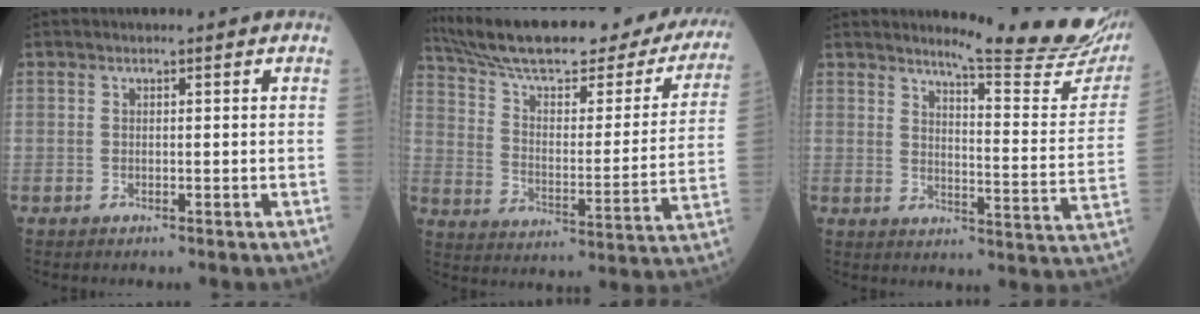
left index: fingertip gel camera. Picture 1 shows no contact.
{"total": 32.5, "force": [27.5, 7.1, 15.7], "torque": [-0.248, -0.040, 0.359]}
{"total": 16.9, "force": [15.5, -0.1, 6.9], "torque": [-0.093, -0.099, 0.178]}